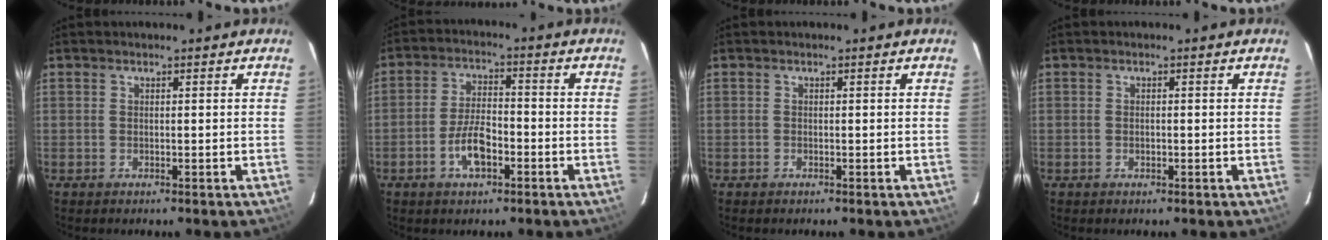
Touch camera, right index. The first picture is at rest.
{"total": 7.0, "force": [-3.2, 3.0, 5.5], "torque": [-0.114, 0.006, -0.055]}
{"total": 0.0}
{"total": 0.9, "force": [-0.3, 0.5, 0.6], "torque": [-0.012, 0.002, -0.004]}